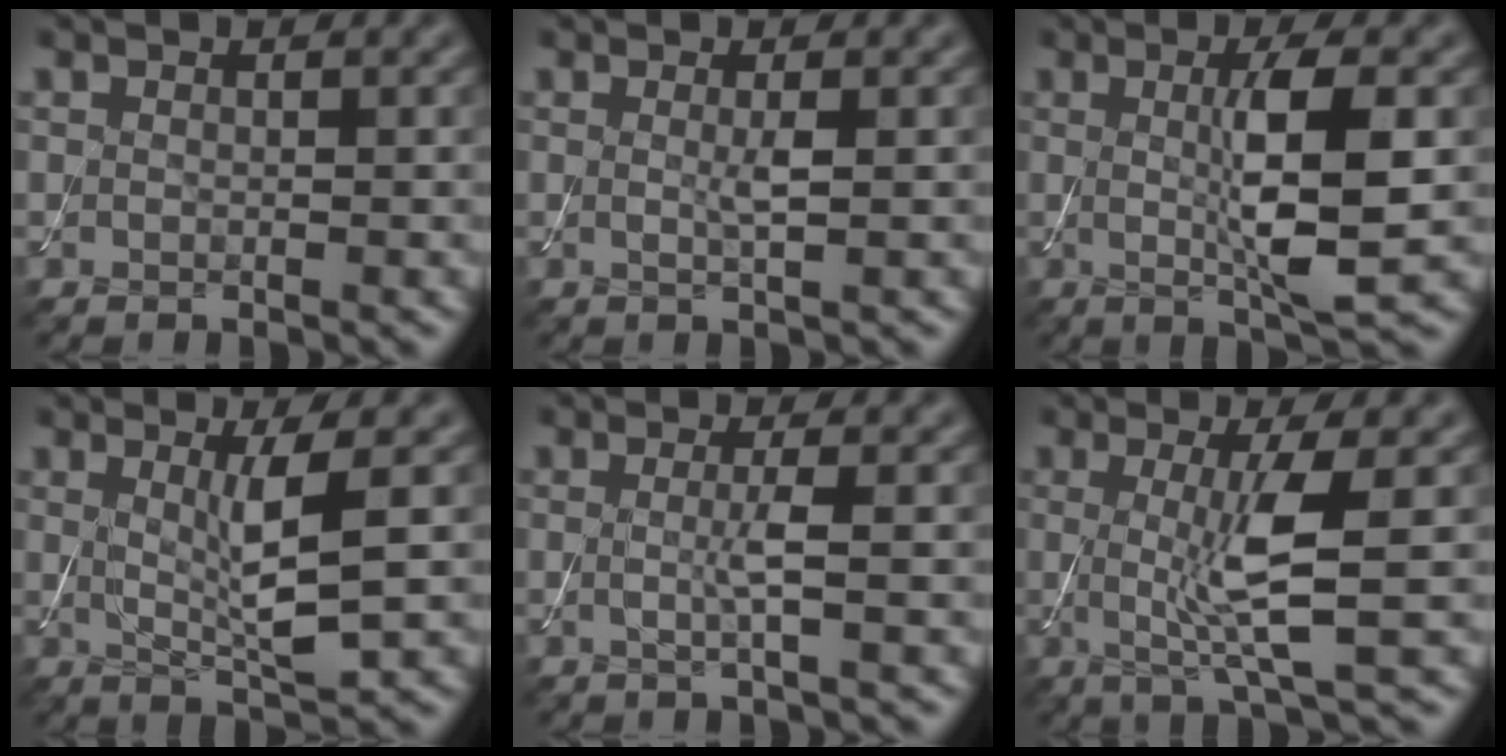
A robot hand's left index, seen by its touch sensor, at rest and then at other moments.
{"total": 1.2, "force": [0.1, 0.1, 1.2], "torque": [-0.027, -0.001, 0.000]}
{"total": 6.2, "force": [0.1, 1.1, 6.1], "torque": [-0.105, -0.003, 0.004]}
{"total": 4.3, "force": [0.7, 0.5, 4.2], "torque": [-0.076, -0.011, 0.020]}
{"total": 1.7, "force": [-0.1, 0.2, 1.7], "torque": [-0.039, -0.004, -0.005]}
{"total": 5.4, "force": [0.2, 0.8, 5.4], "torque": [-0.101, -0.007, 0.004]}